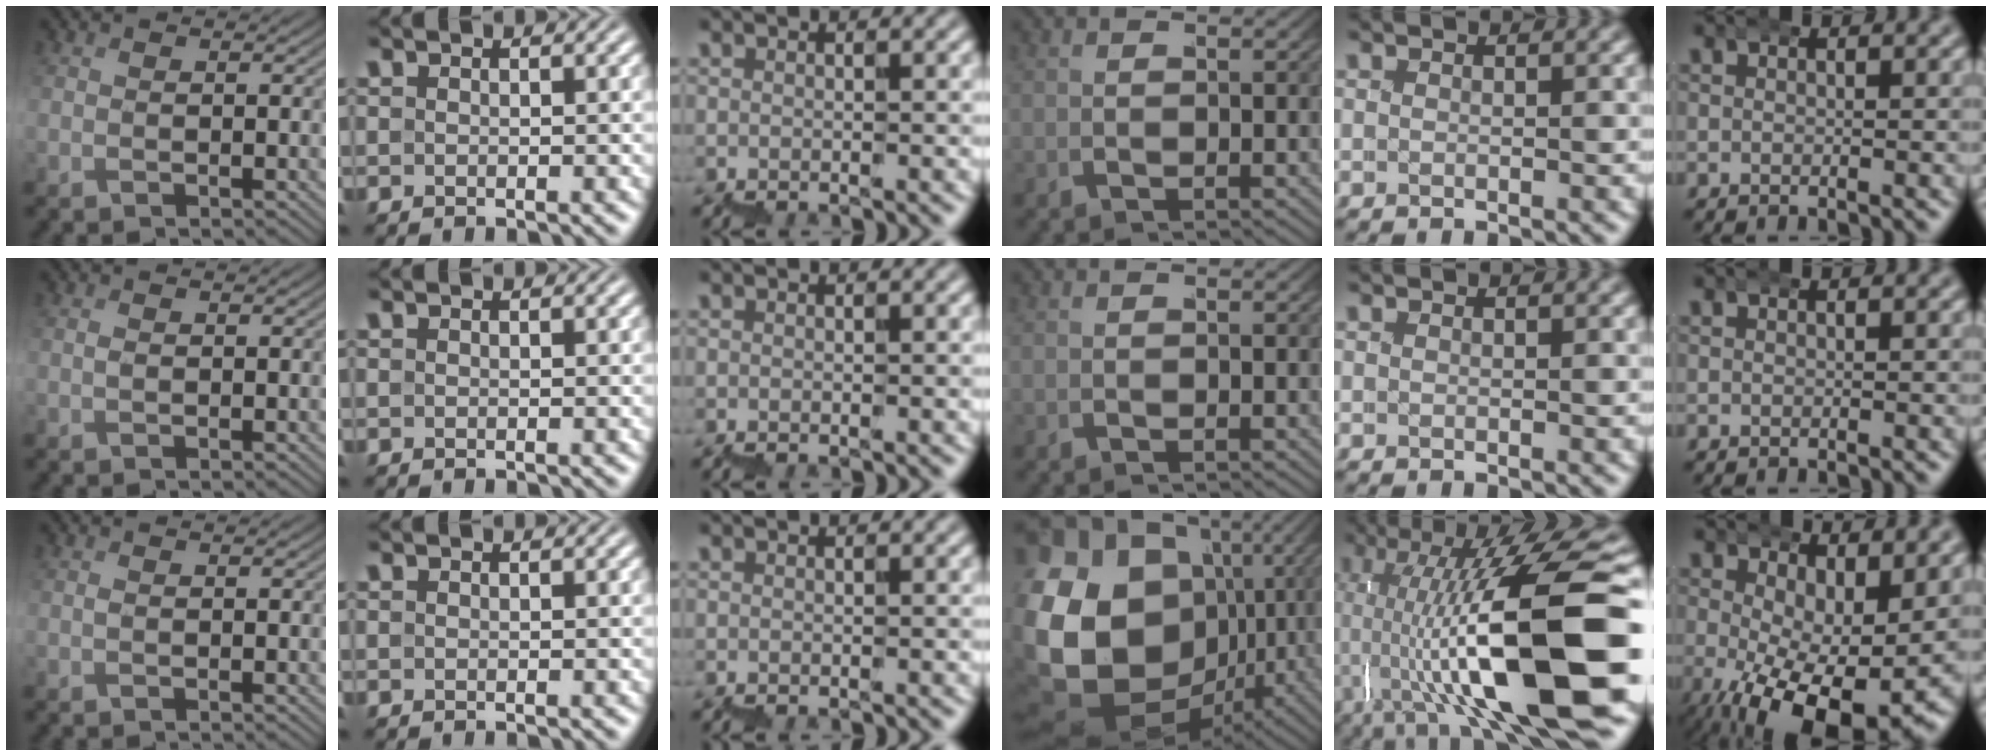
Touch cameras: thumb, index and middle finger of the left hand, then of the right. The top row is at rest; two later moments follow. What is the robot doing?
{"motion": "wrap", "object": "belt"}